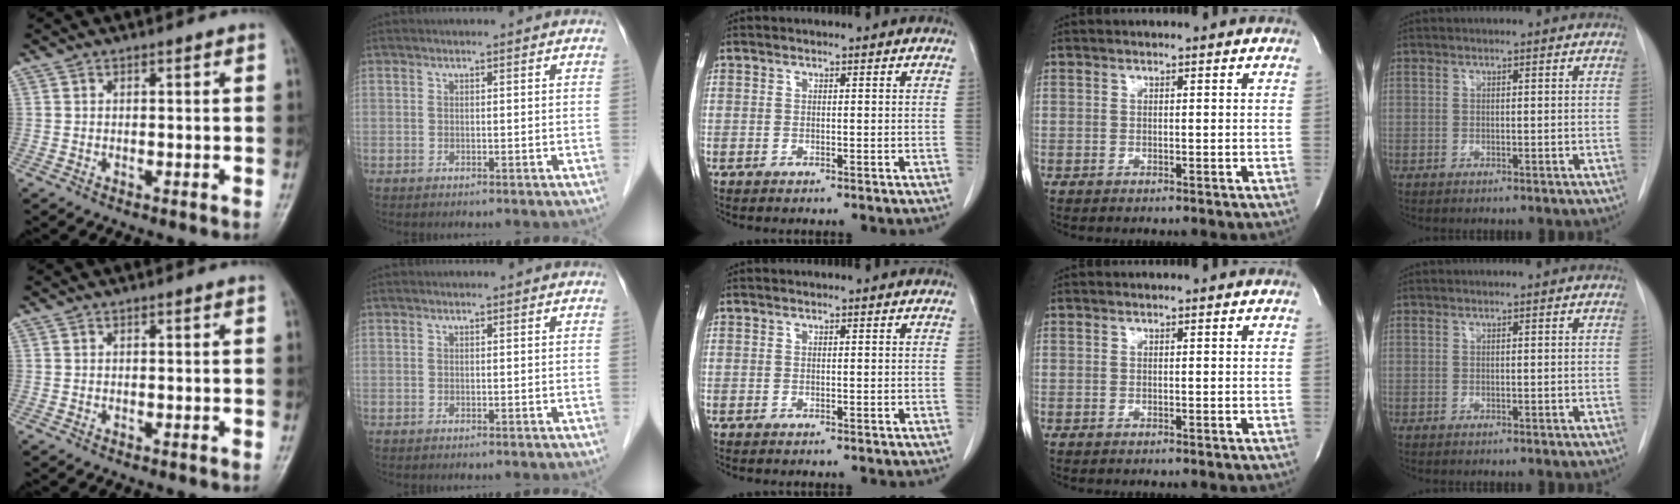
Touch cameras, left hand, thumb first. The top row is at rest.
{}